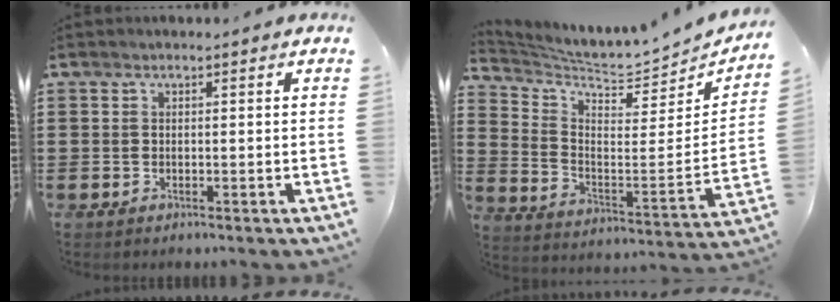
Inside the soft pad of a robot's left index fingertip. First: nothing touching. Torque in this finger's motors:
{"motor_torque": [1.26, -0.88, 0.05, 0.01]}